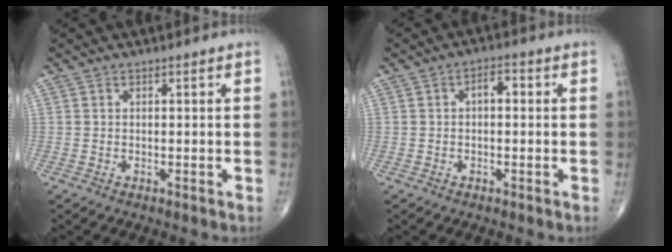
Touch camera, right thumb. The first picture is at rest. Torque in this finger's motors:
{"motor_torque": [0.76, 0.81, 0.37, -0.07, -0.01]}